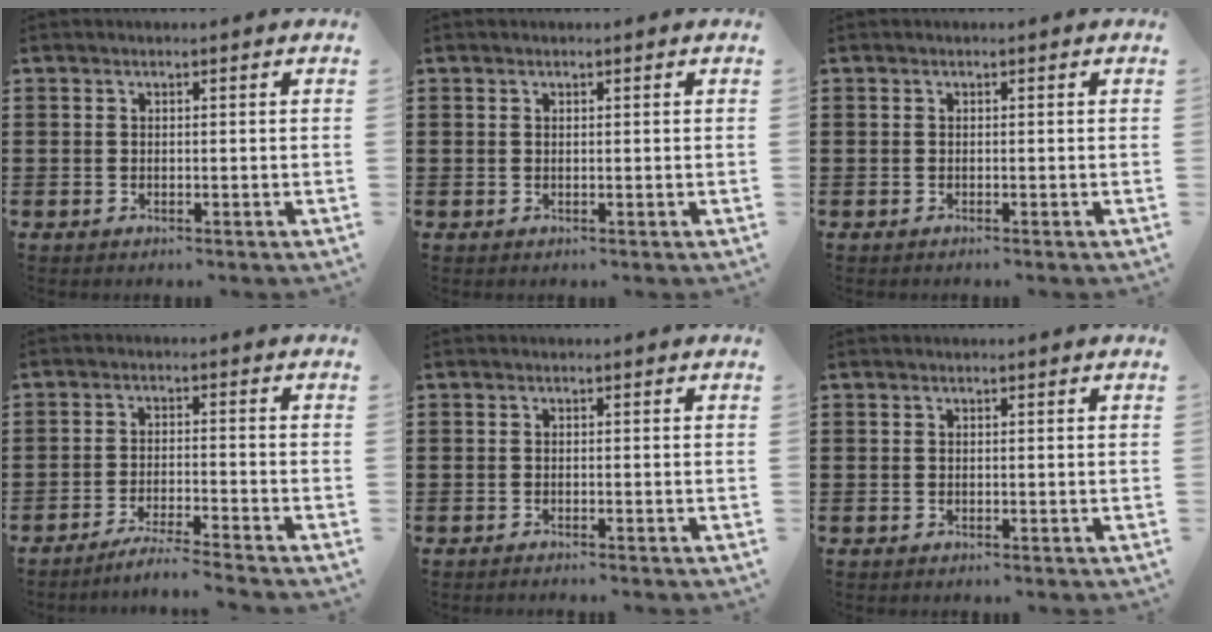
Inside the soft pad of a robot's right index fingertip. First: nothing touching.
{"total": 0.0}
{"total": 0.0}
{"total": 3.8, "force": [-3.6, -0.5, 1.2], "torque": [-0.020, -0.003, -0.071]}
{"total": 0.6, "force": [-0.6, 0.0, 0.1], "torque": [-0.004, -0.002, -0.013]}
{"total": 0.0}